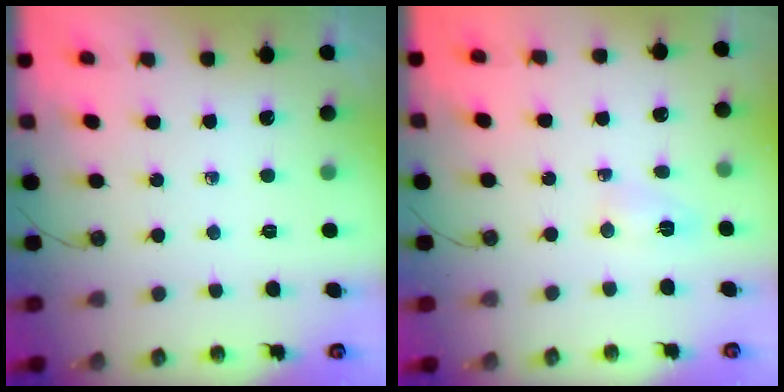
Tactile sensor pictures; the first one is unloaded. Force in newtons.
{"total": 3.1, "press": 2.9, "slide": 1.1}